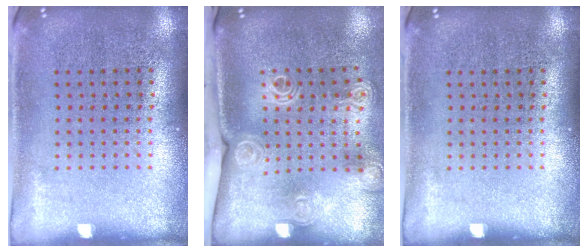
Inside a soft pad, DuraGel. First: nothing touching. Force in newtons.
{"total": 2.1, "press": 1.6, "slide": 1.3}
{"total": 0.0}